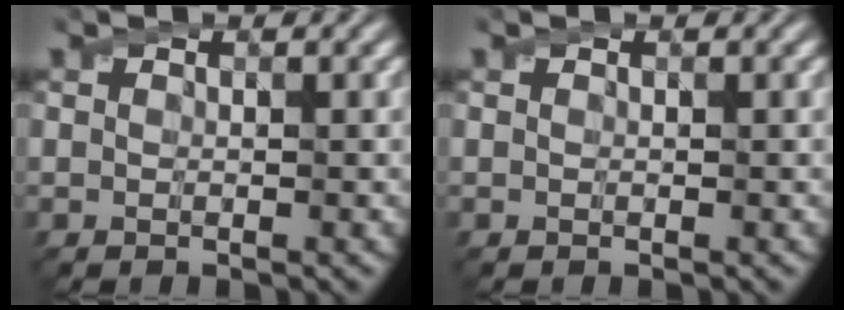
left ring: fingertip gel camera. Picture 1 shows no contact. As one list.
[{"total": 0.0}]